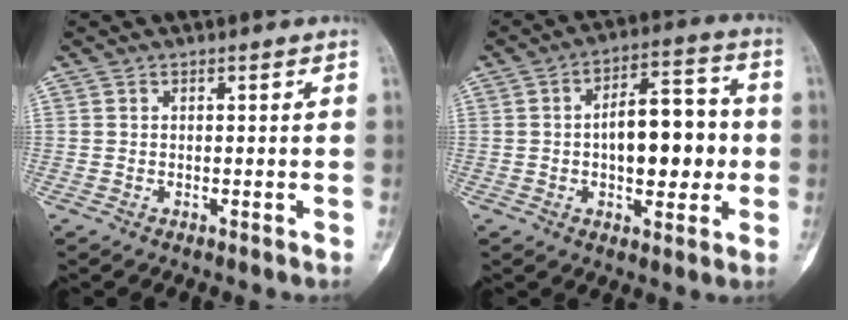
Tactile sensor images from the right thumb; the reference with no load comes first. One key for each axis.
{"total": 13.6, "fx": -0.4, "fy": 6.9, "fz": 11.7, "tx": -0.141, "ty": 0.026, "tz": -0.009}